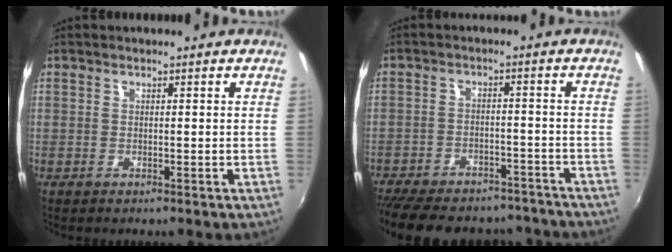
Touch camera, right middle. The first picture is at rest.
{"total": 21.7, "force": [-18.4, 8.2, 8.0], "torque": [-0.182, 0.008, -0.240]}